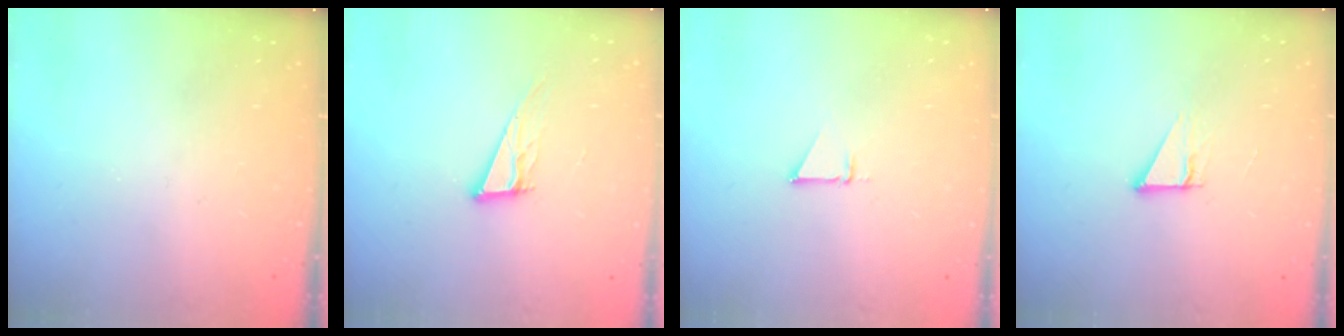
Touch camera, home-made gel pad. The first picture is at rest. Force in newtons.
{"total": 10.9, "press": 10.4, "slide": 3.3}
{"total": 2.5, "press": 2.5, "slide": 0.1}
{"total": 3.7, "press": 3.7, "slide": 0.2}